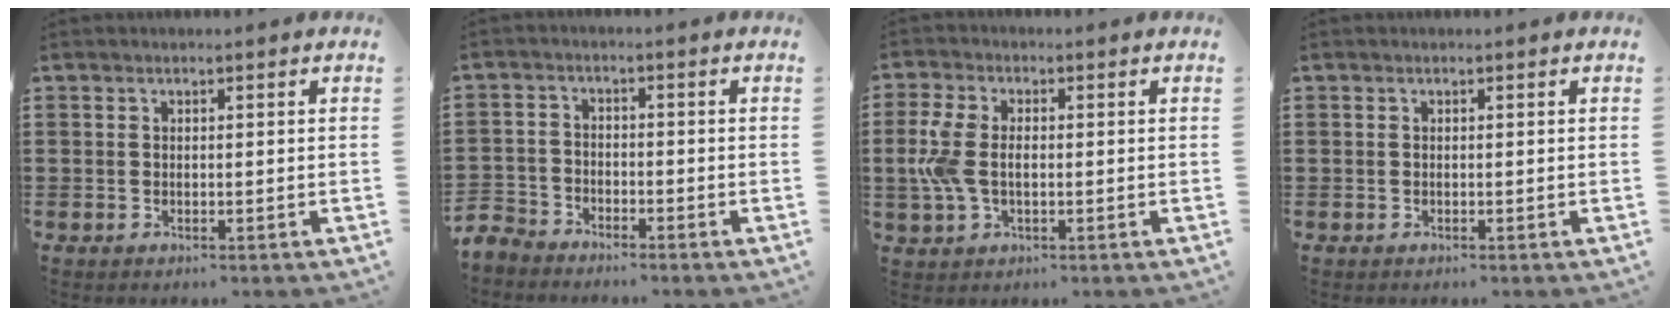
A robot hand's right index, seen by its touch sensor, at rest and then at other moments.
{"total": 3.4, "force": [-3.3, 0.9, 0.0], "torque": [-0.021, -0.002, -0.077]}
{"total": 5.9, "force": [-0.2, 3.5, 4.8], "torque": [-0.126, -0.001, -0.013]}
{"total": 0.0}